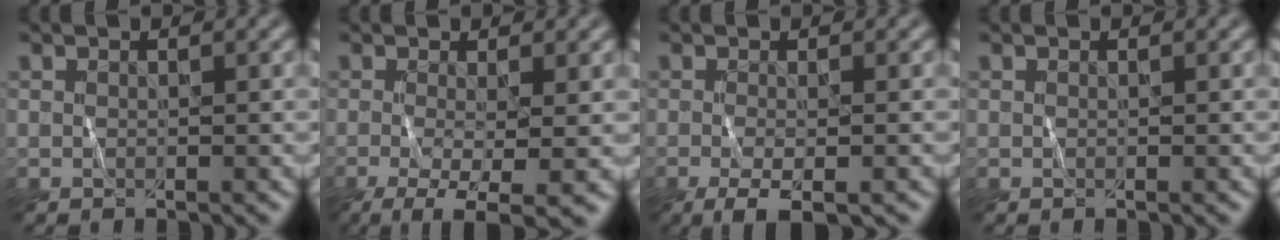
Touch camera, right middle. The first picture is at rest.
{"total": 6.7, "force": [-2.5, 2.2, 5.8], "torque": [-0.119, -0.014, -0.032]}
{"total": 2.9, "force": [-1.5, 0.7, 2.3], "torque": [-0.049, -0.005, -0.029]}
{"total": 0.0}